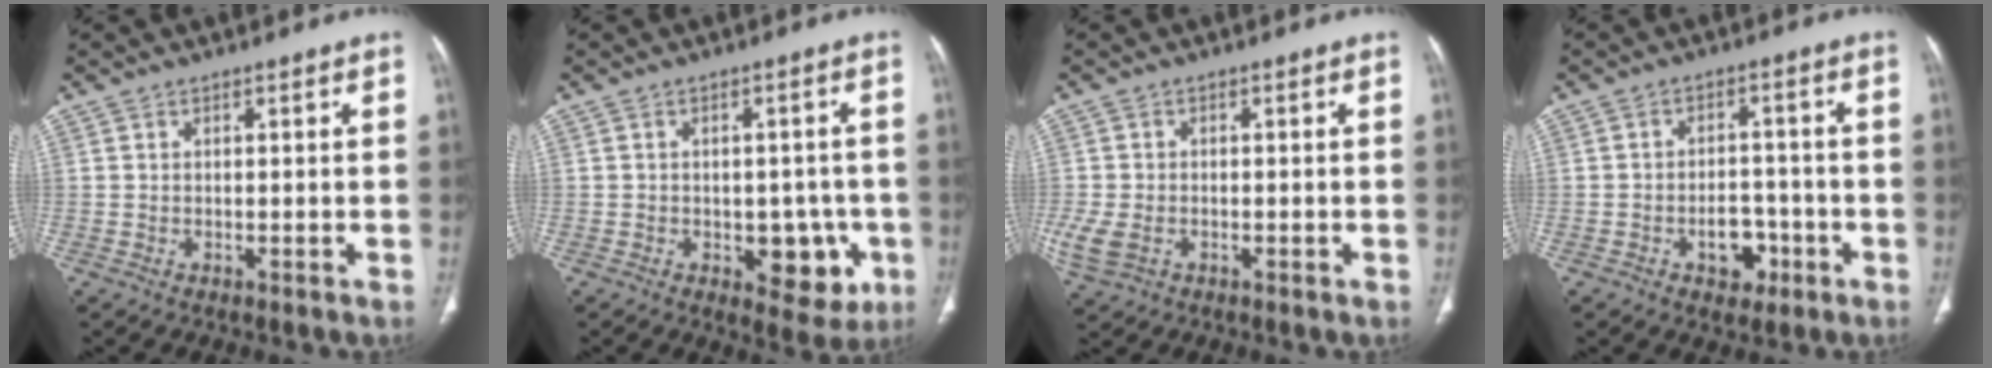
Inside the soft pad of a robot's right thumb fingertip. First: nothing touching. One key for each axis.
{"total": 9.0, "fx": -2.7, "fy": 5.5, "fz": 6.6, "tx": -0.039, "ty": 0.005, "tz": -0.025}
{"total": 5.2, "fx": -1.5, "fy": 3.6, "fz": 3.5, "tx": -0.088, "ty": 0.000, "tz": -0.022}
{"total": 6.2, "fx": -2.7, "fy": 4.3, "fz": 3.7, "tx": -0.028, "ty": 0.026, "tz": -0.035}